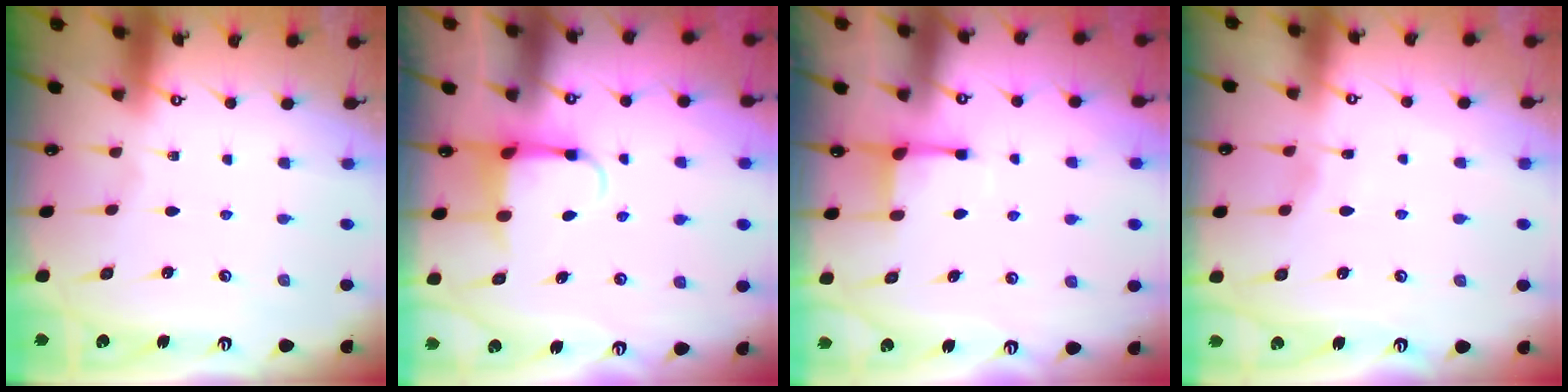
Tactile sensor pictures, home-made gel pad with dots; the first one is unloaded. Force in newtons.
{"total": 3.9, "press": 3.8, "slide": 0.9}
{"total": 3.0, "press": 3.0, "slide": 0.4}
{"total": 2.6, "press": 2.5, "slide": 0.4}